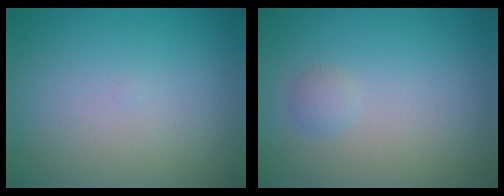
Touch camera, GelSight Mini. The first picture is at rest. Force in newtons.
{"total": 0.8, "press": 0.8, "slide": 0.1}